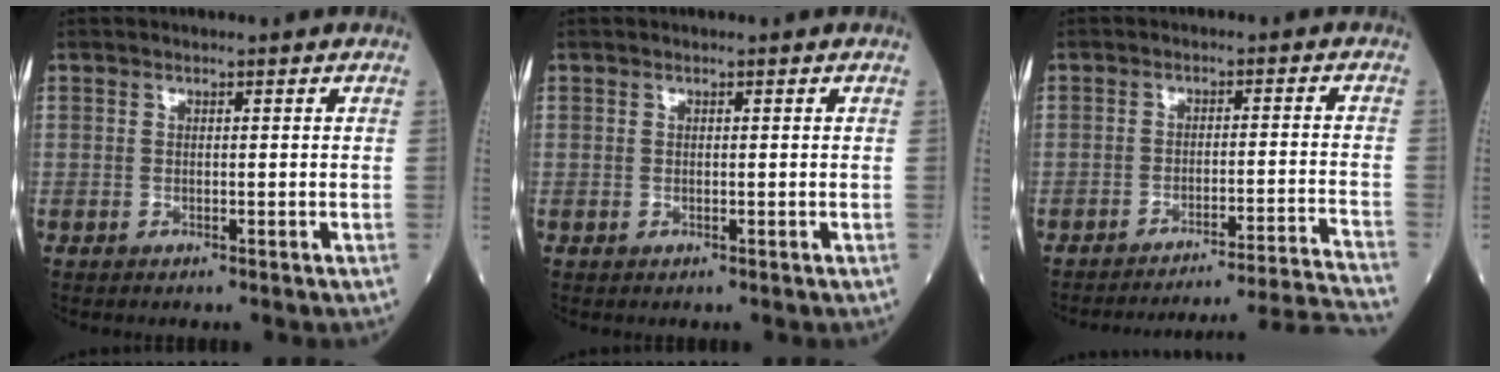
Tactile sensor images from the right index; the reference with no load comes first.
{"total": 0.0}
{"total": 20.0, "force": [-19.2, -4.2, 4.0], "torque": [-0.012, -0.031, -0.249]}